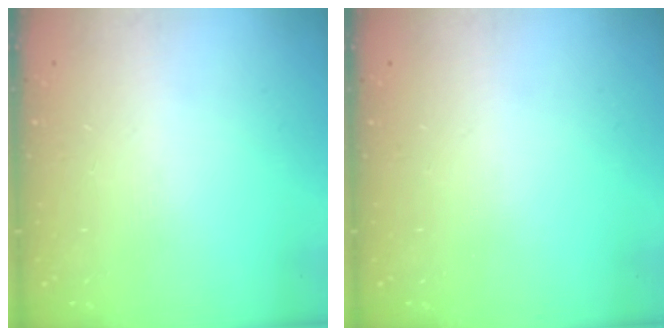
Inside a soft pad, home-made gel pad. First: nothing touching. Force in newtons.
{"total": 0.0}